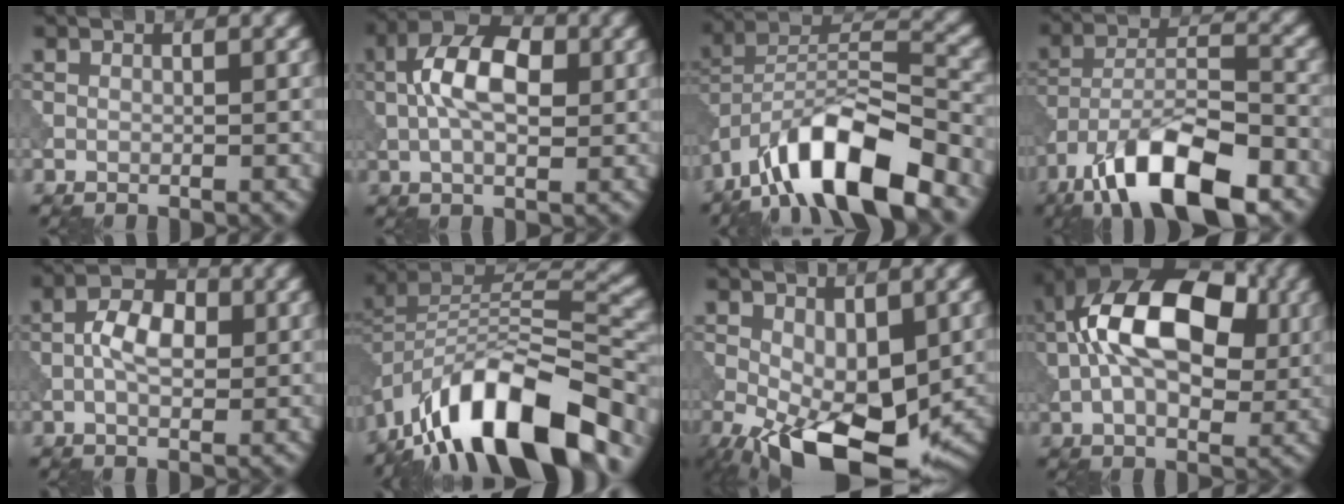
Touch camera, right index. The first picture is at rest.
{"total": 6.6, "force": [0.6, 3.4, 5.6], "torque": [-0.109, 0.011, 0.002]}
{"total": 12.1, "force": [-8.1, 3.9, 8.1], "torque": [-0.130, 0.012, -0.161]}
{"total": 11.8, "force": [-7.6, 4.0, 8.1], "torque": [-0.138, 0.007, -0.144]}
{"total": 3.9, "force": [-0.4, 2.1, 3.2], "torque": [-0.065, 0.004, -0.013]}
{"total": 14.5, "force": [-9.5, 5.7, 9.3], "torque": [-0.152, 0.012, -0.167]}
{"total": 10.1, "force": [-3.1, 5.0, 8.2], "torque": [-0.147, -0.019, -0.045]}
{"total": 12.4, "force": [1.5, 7.2, 10.0], "torque": [-0.174, 0.019, 0.011]}